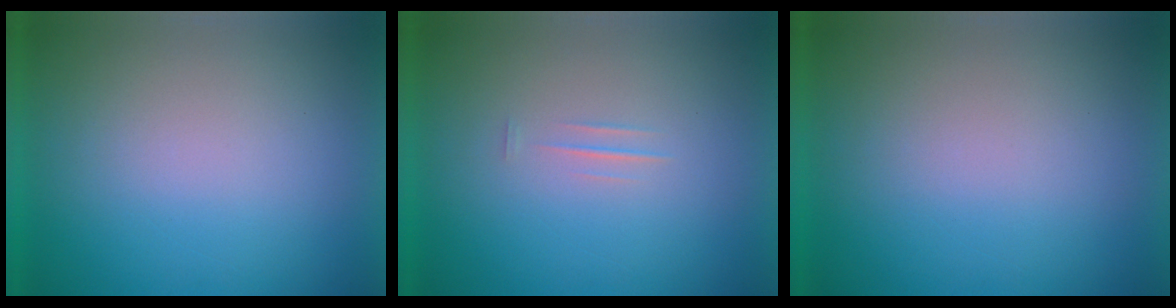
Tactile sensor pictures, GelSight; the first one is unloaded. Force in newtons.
{"total": 1.3}
{"total": 1.2}